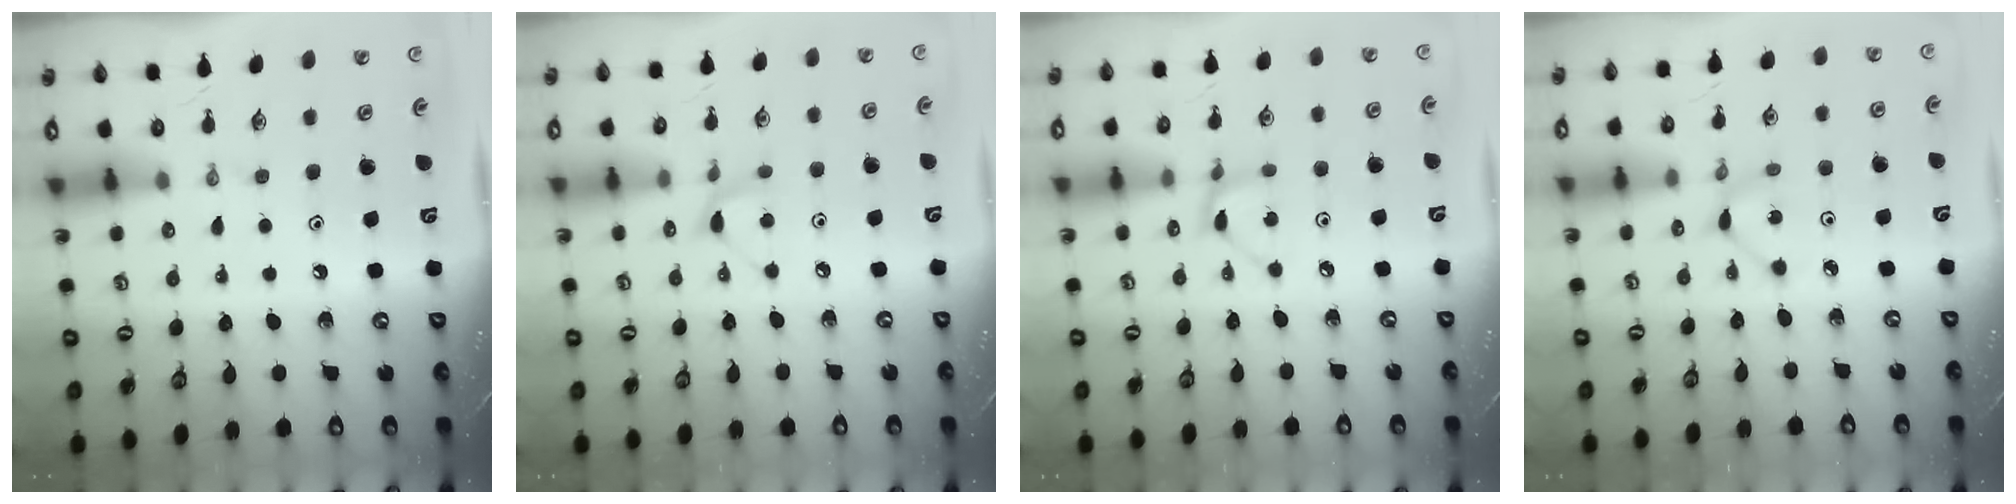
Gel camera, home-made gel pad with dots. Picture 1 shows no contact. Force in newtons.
{"total": 6.4, "press": 6.4, "slide": 0.4}
{"total": 2.6, "press": 2.6, "slide": 0.3}
{"total": 2.0, "press": 2.0, "slide": 0.2}